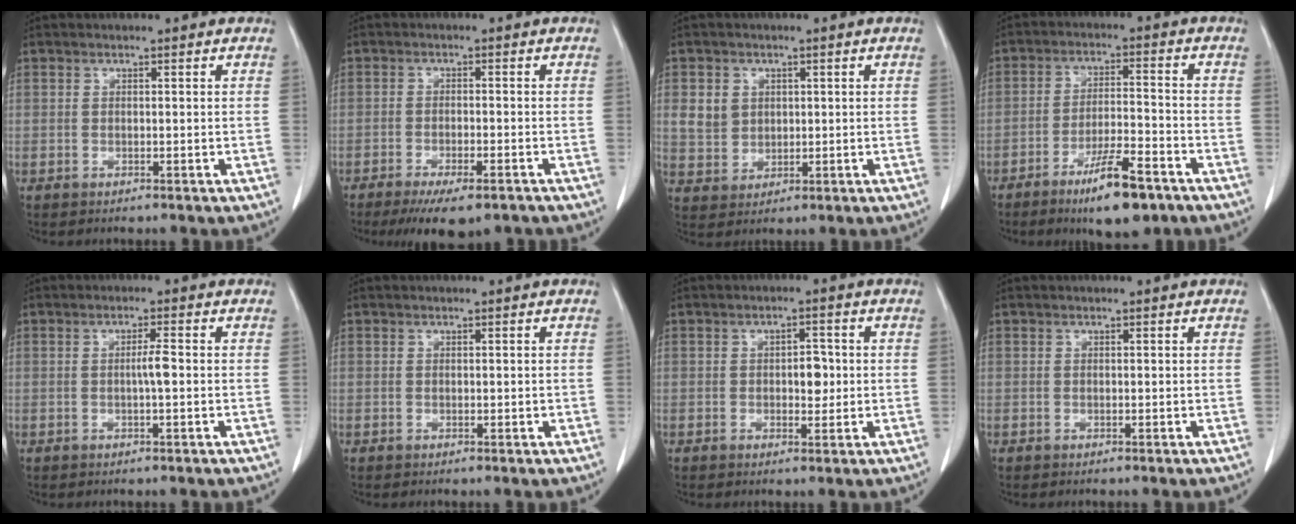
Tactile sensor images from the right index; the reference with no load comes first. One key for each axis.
{"total": 8.3, "fx": -6.1, "fy": 2.0, "fz": 5.2, "tx": -0.075, "ty": -0.014, "tz": -0.089}
{"total": 5.2, "fx": 1.5, "fy": 4.6, "fz": 1.8, "tx": -0.035, "ty": 0.011, "tz": 0.038}
{"total": 10.1, "fx": -6.5, "fy": 1.9, "fz": 7.5, "tx": -0.127, "ty": -0.011, "tz": -0.105}
{"total": 2.3, "fx": -0.2, "fy": 0.0, "fz": 2.3, "tx": -0.039, "ty": 0.001, "tz": -0.003}
{"total": 0.5, "fx": 0.0, "fy": 0.4, "fz": 0.4, "tx": -0.004, "ty": 0.000, "tz": 0.002}
{"total": 3.3, "fx": 0.0, "fy": 1.7, "fz": 2.8, "tx": -0.037, "ty": 0.004, "tz": 0.003}
{"total": 0.0}